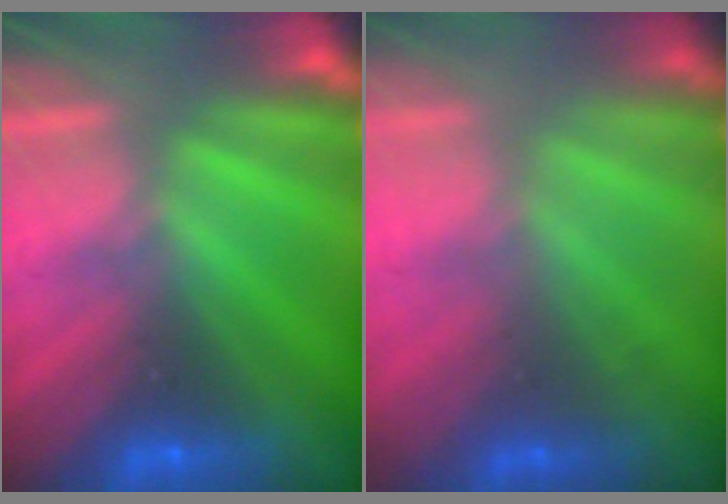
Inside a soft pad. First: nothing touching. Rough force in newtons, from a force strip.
{"total": 1.7}